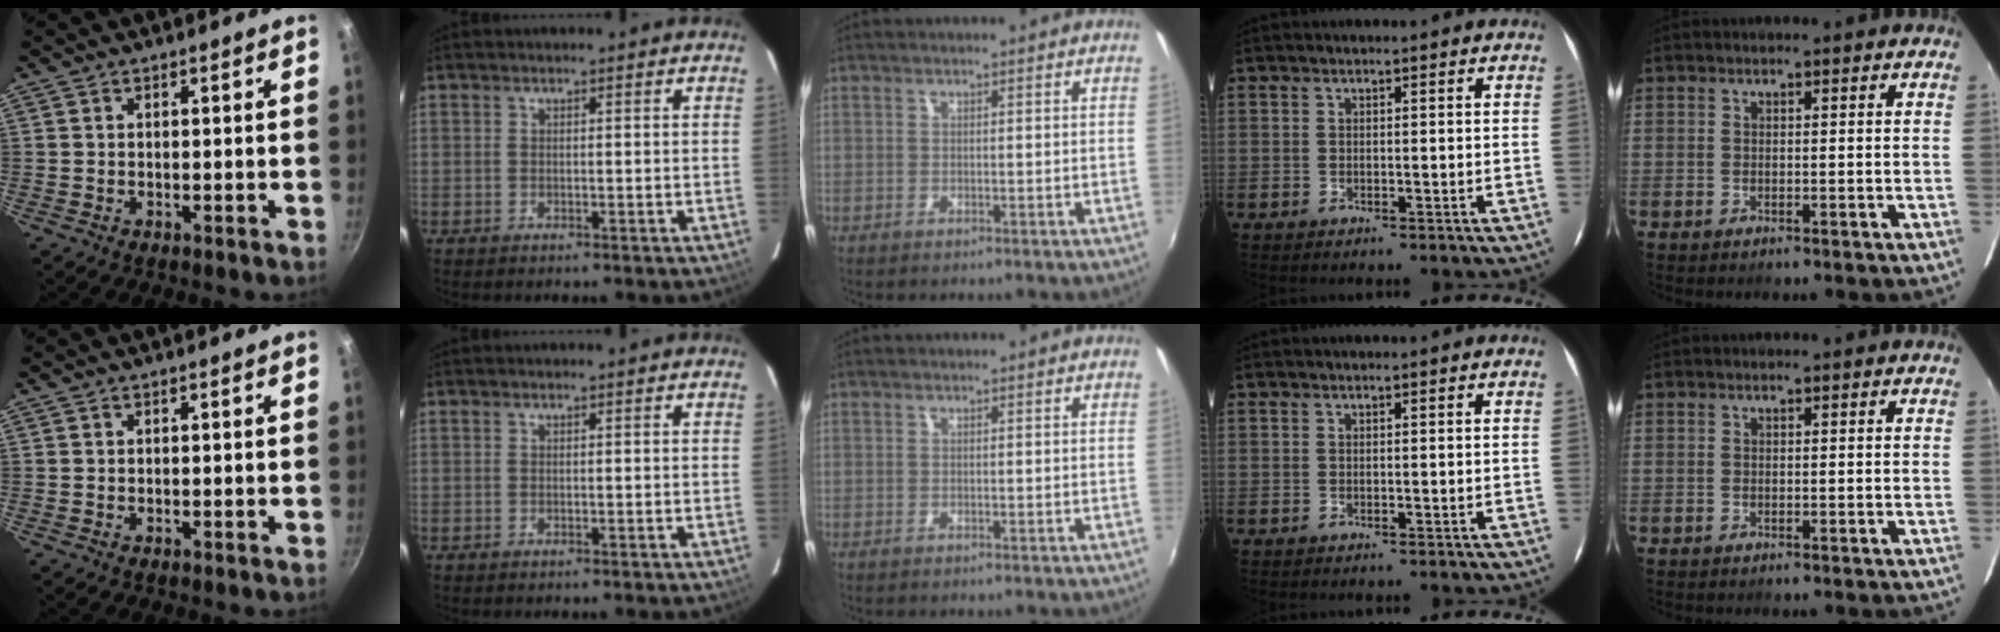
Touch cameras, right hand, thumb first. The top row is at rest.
{}